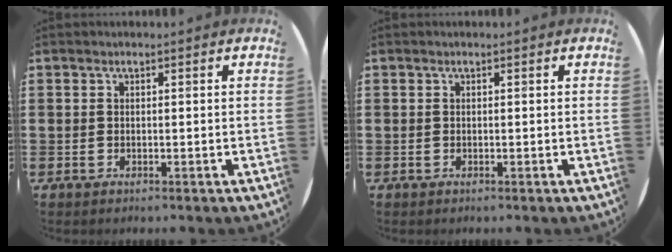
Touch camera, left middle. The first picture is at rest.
{"total": 0.0}